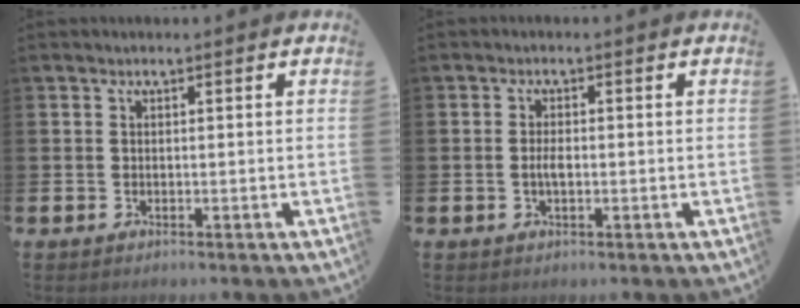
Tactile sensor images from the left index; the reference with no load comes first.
{"total": 1.9, "force": [-0.4, 0.7, 1.8], "torque": [-0.030, 0.000, -0.008]}